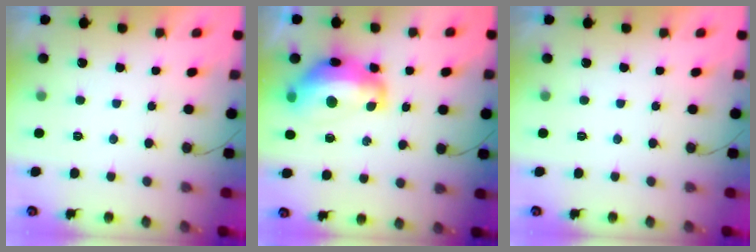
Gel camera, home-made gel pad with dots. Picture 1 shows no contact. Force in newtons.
{"total": 15.3, "press": 15.2, "slide": 1.3}
{"total": 0.0}